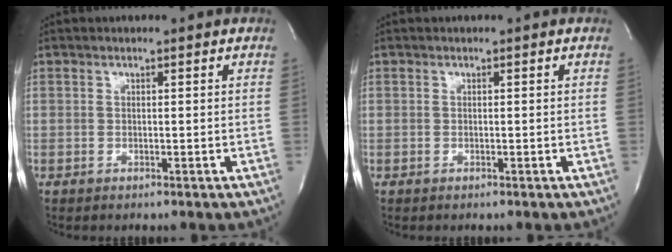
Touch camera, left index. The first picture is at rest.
{"total": 0.0}